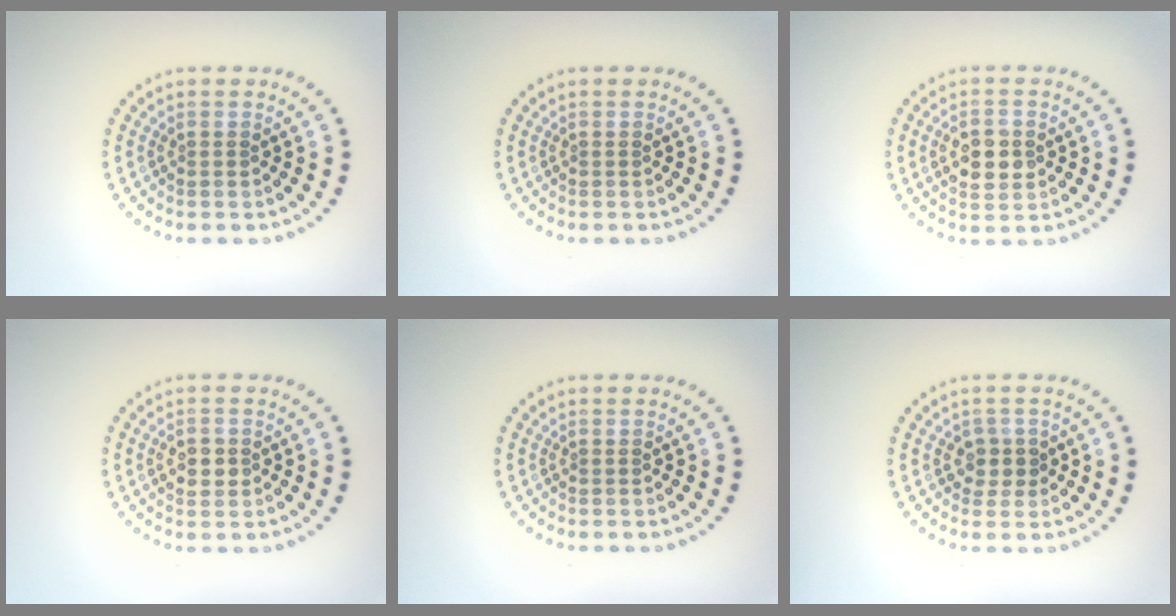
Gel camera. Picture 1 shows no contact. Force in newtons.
{"total": 0.0}
{"total": 3.6, "press": 3.6, "slide": 0.1}
{"total": 2.4, "press": 2.4, "slide": 0.0}
{"total": 0.0}
{"total": 1.9, "press": 1.6, "slide": 1.1}